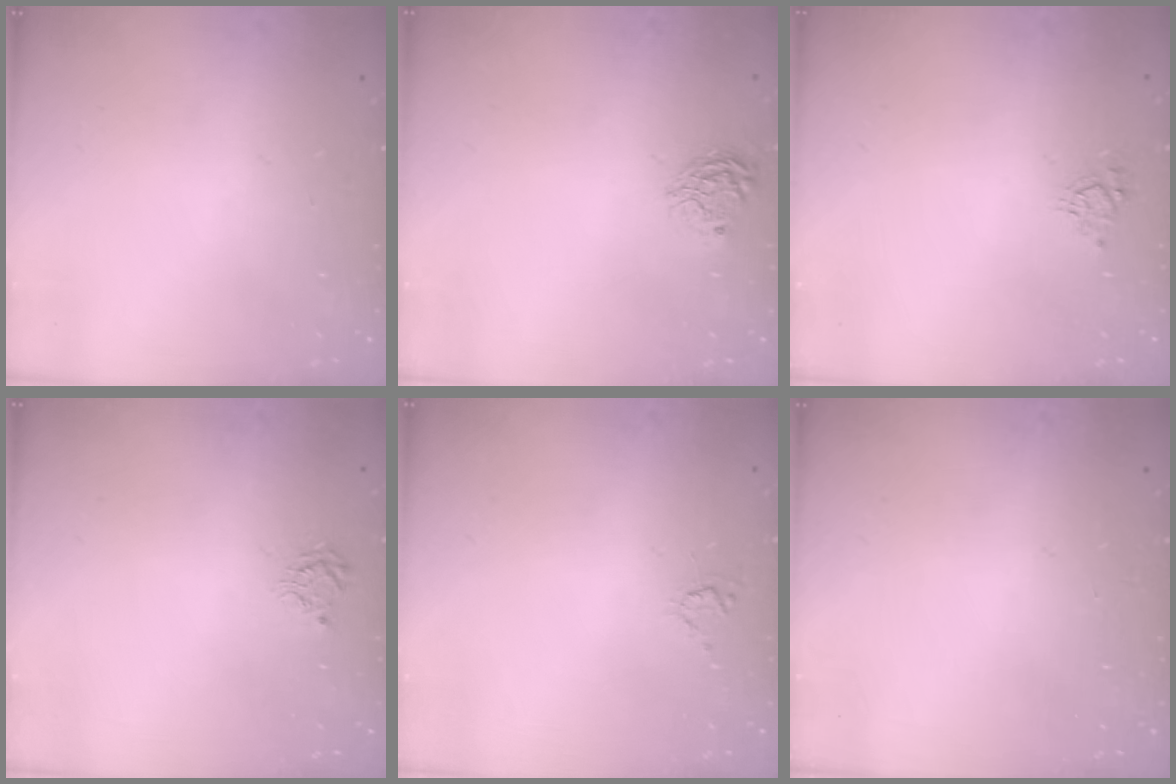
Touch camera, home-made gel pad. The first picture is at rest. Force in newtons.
{"total": 7.1, "press": 7.1, "slide": 0.2}
{"total": 4.3, "press": 4.3, "slide": 0.6}
{"total": 4.8, "press": 4.8, "slide": 0.4}
{"total": 3.2, "press": 3.1, "slide": 0.4}
{"total": 0.0}